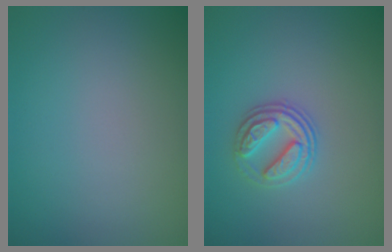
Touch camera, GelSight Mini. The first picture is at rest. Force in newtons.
{"total": 2.7, "press": 2.5, "slide": 1.0}